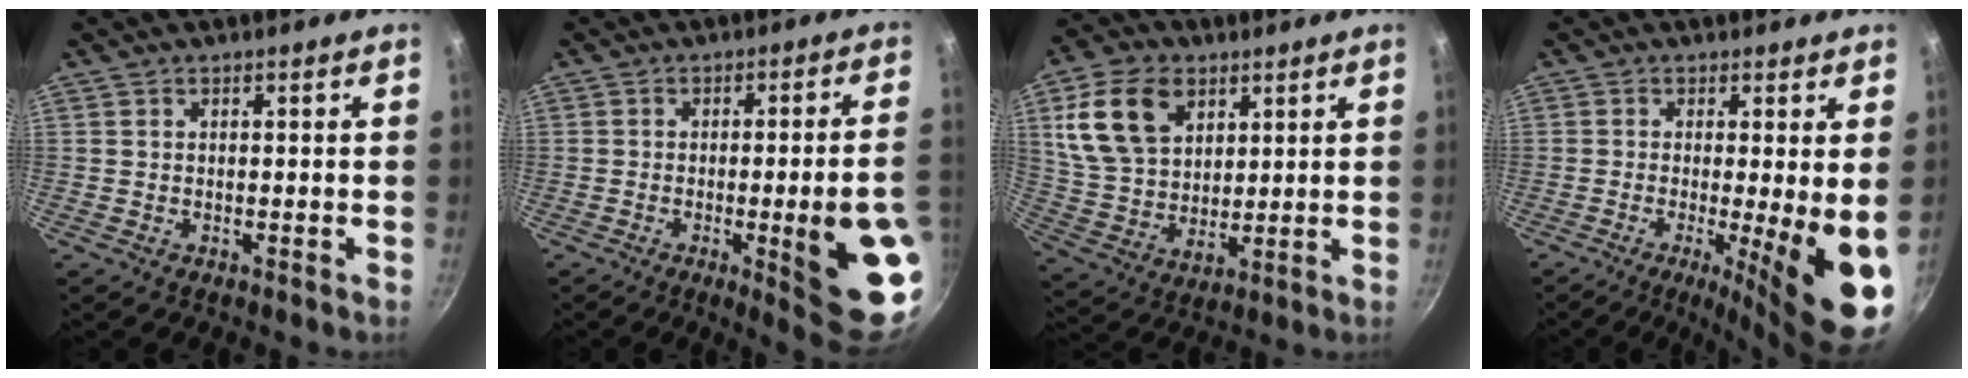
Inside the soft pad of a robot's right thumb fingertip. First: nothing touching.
{"total": 15.0, "force": [-3.5, 2.4, 14.4], "torque": [-0.167, 0.012, -0.037]}
{"total": 15.9, "force": [6.2, 10.9, 9.8], "torque": [-0.162, -0.012, 0.124]}
{"total": 12.3, "force": [-2.1, 2.1, 11.9], "torque": [-0.158, -0.021, -0.027]}